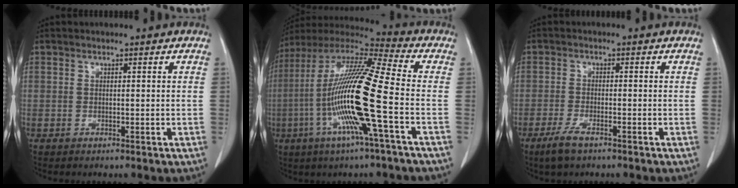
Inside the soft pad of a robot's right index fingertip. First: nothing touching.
{"total": 19.0, "force": [-4.2, -0.1, 18.6], "torque": [-0.371, -0.008, -0.094]}
{"total": 3.7, "force": [-2.5, 0.7, 2.6], "torque": [-0.061, -0.008, -0.046]}